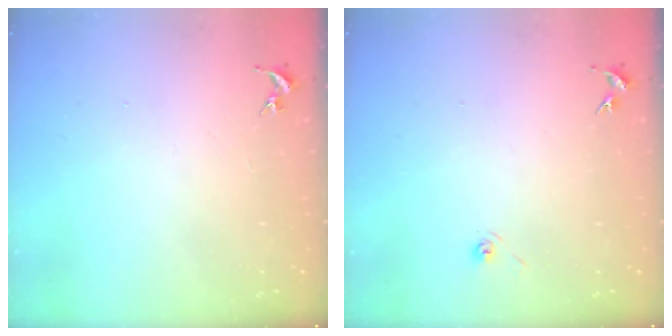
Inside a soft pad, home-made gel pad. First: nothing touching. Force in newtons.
{"total": 3.2, "press": 2.6, "slide": 1.8}